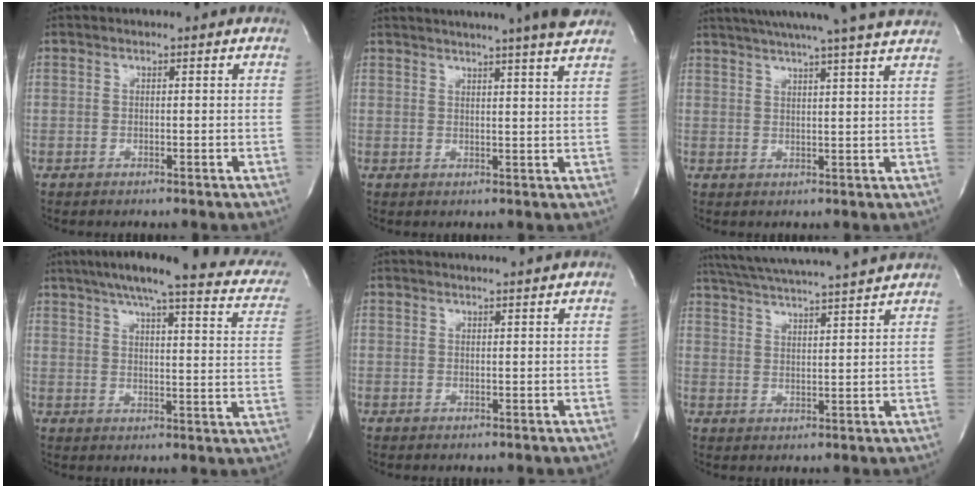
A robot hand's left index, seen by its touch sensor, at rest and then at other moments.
{"total": 12.7, "force": [11.2, -0.8, 6.0], "torque": [-0.103, -0.009, 0.131]}
{"total": 20.2, "force": [17.9, -0.7, 9.5], "torque": [-0.158, -0.001, 0.232]}
{"total": 22.9, "force": [18.3, 3.4, 13.4], "torque": [-0.184, 0.002, 0.214]}
{"total": 3.0, "force": [2.8, -0.8, 0.9], "torque": [-0.012, 0.002, 0.034]}
{"total": 16.8, "force": [15.3, -0.5, 7.1], "torque": [-0.135, 0.010, 0.222]}